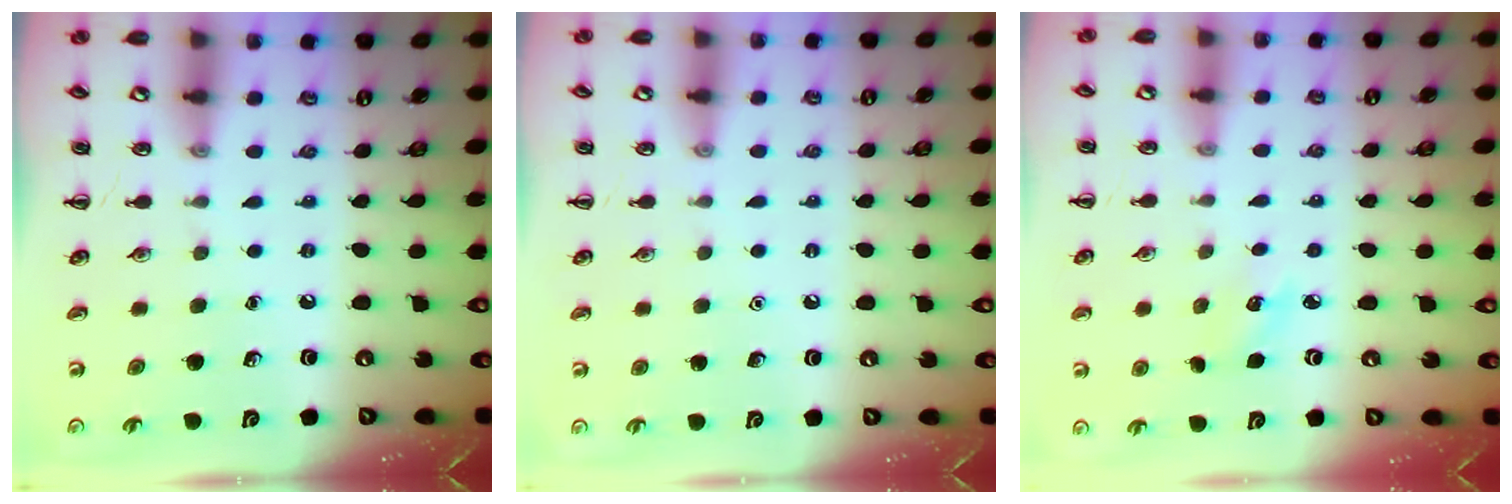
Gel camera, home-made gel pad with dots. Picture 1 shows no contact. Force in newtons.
{"total": 1.5, "press": 1.5, "slide": 0.1}
{"total": 4.0, "press": 3.9, "slide": 0.9}